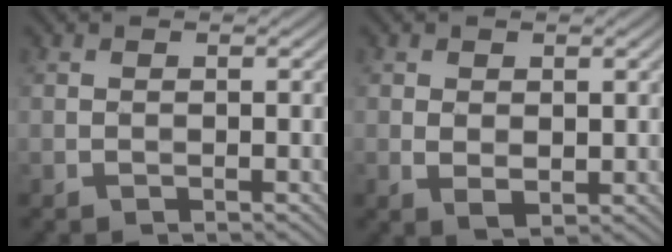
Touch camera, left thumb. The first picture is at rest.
{"total": 2.2, "force": [0.4, 1.5, 1.6], "torque": [-0.033, -0.007, 0.012]}